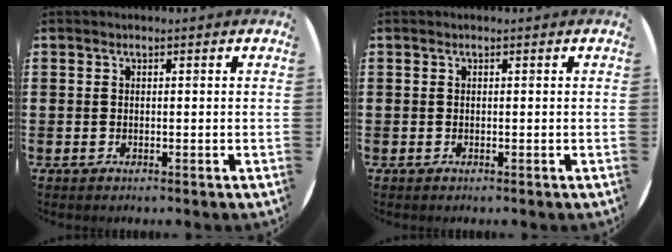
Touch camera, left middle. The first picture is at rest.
{"total": 0.0}